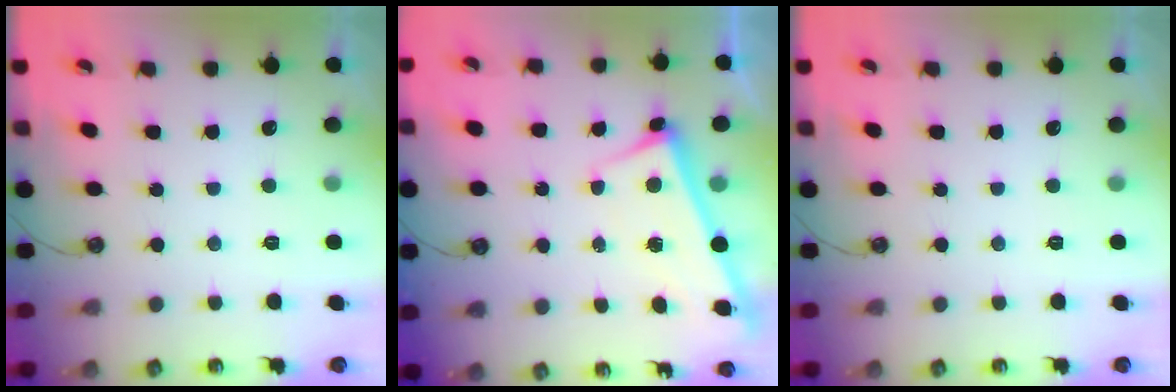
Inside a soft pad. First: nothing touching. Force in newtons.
{"total": 2.8, "press": 2.7, "slide": 0.4}
{"total": 0.0}